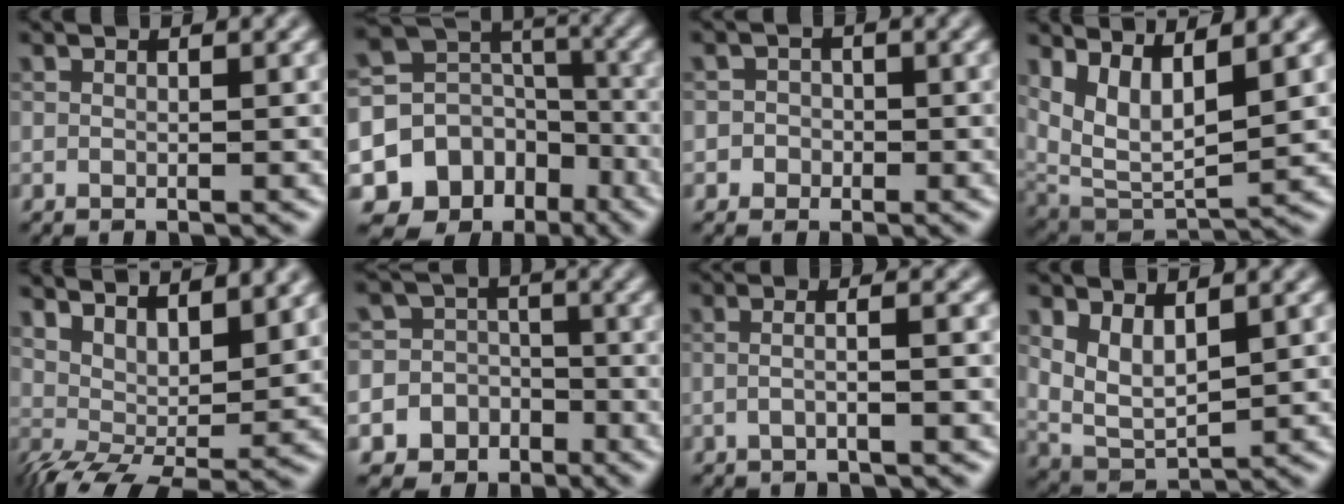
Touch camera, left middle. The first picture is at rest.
{"total": 12.8, "force": [-6.6, 10.3, 3.7], "torque": [-0.092, -0.012, -0.101]}
{"total": 2.0, "force": [-0.5, 1.9, 0.2], "torque": [0.023, 0.006, -0.025]}
{"total": 6.7, "force": [2.7, 2.7, 5.5], "torque": [-0.119, -0.010, 0.058]}
{"total": 6.3, "force": [3.0, 2.3, 5.1], "torque": [-0.084, -0.001, 0.056]}
{"total": 9.8, "force": [-4.8, 8.5, 0.9], "torque": [-0.025, -0.013, -0.088]}
{"total": 3.3, "force": [-0.2, 1.3, 3.0], "torque": [-0.021, 0.000, -0.026]}
{"total": 4.3, "force": [1.0, 2.3, 3.4], "torque": [-0.074, -0.008, 0.027]}